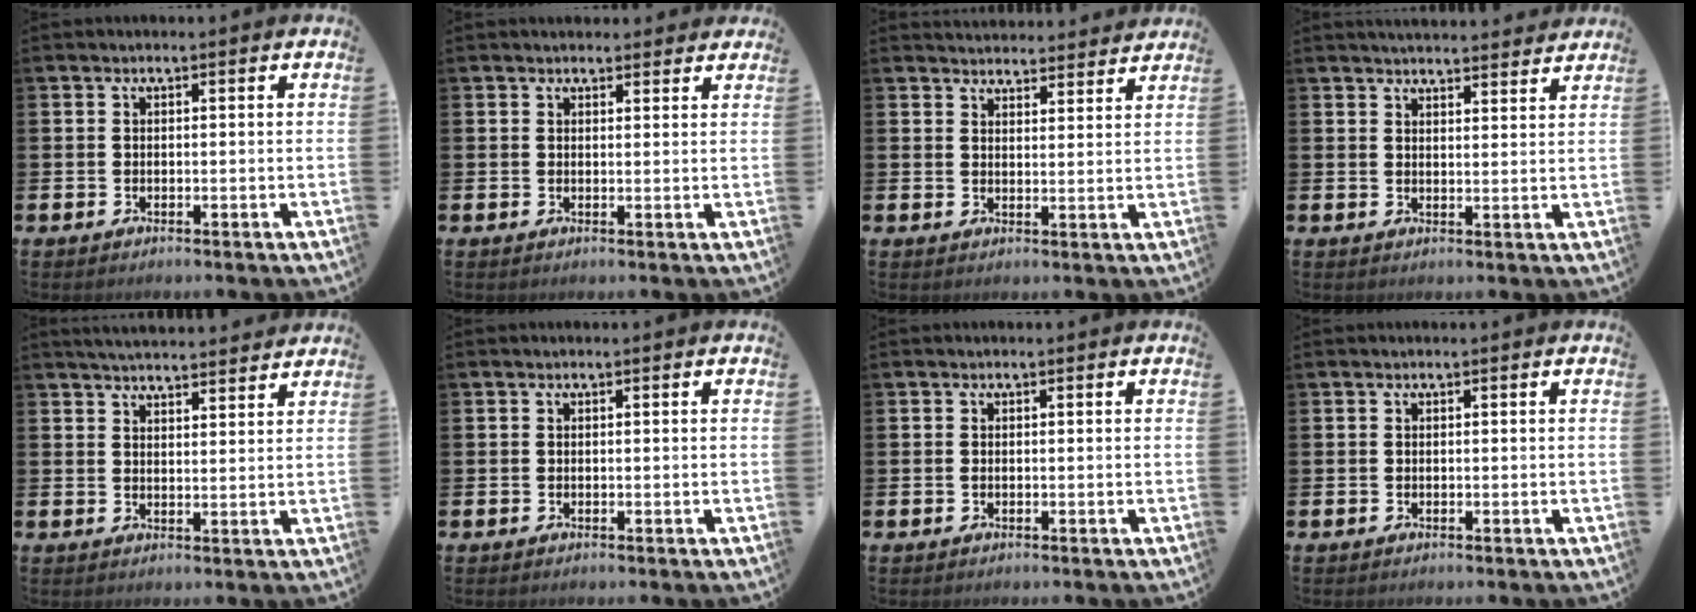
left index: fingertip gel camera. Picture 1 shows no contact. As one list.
[{"total": 1.9, "force": [1.8, 0.7, -0.1], "torque": [0.012, -0.005, 0.032]}, {"total": 3.8, "force": [3.8, 0.6, -0.1], "torque": [0.006, -0.027, 0.067]}, {"total": 3.8, "force": [3.8, 0.1, 0.1], "torque": [-0.006, -0.022, 0.068]}, {"total": 4.0, "force": [4.0, 0.1, 0.3], "torque": [-0.010, -0.025, 0.072]}, {"total": 0.0}, {"total": 0.0}, {"total": 0.0}]